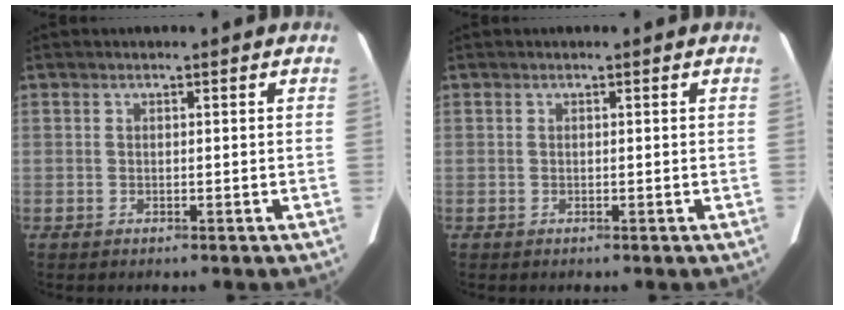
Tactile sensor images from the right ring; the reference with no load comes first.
{"total": 0.0}